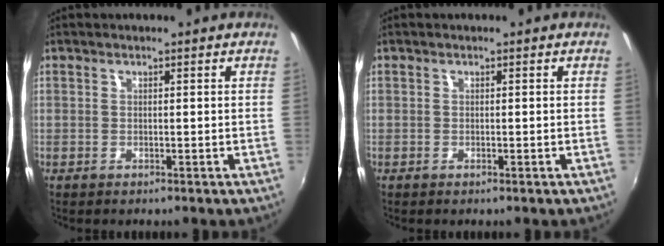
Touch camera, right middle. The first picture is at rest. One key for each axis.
{"total": 0.0}